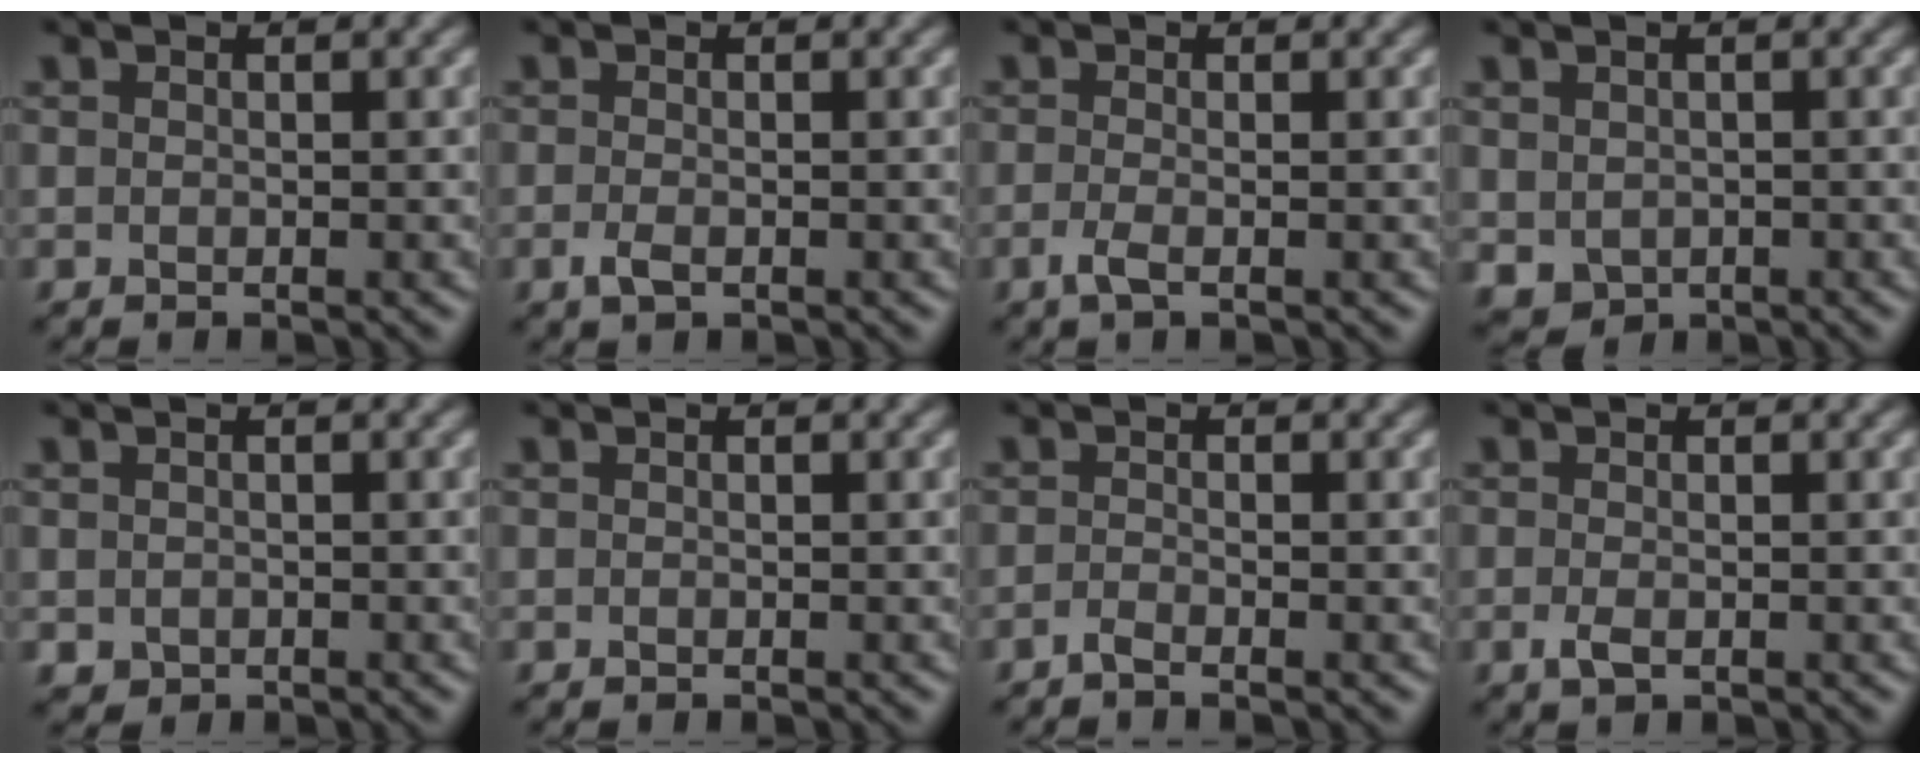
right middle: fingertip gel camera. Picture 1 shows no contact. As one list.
[{"total": 1.4, "force": [-0.6, 0.6, 1.1], "torque": [-0.027, -0.005, -0.014]}, {"total": 1.6, "force": [-0.7, 0.4, 1.4], "torque": [-0.032, -0.007, -0.018]}, {"total": 1.7, "force": [0.0, 1.6, 0.8], "torque": [-0.017, -0.010, 0.006]}, {"total": 0.8, "force": [-0.1, 0.7, 0.2], "torque": [-0.001, -0.006, -0.002]}, {"total": 0.0}, {"total": 1.0, "force": [-0.8, 0.1, 0.6], "torque": [-0.013, -0.004, -0.019]}, {"total": 1.4, "force": [-0.5, 0.6, 1.1], "torque": [-0.027, -0.005, -0.011]}]